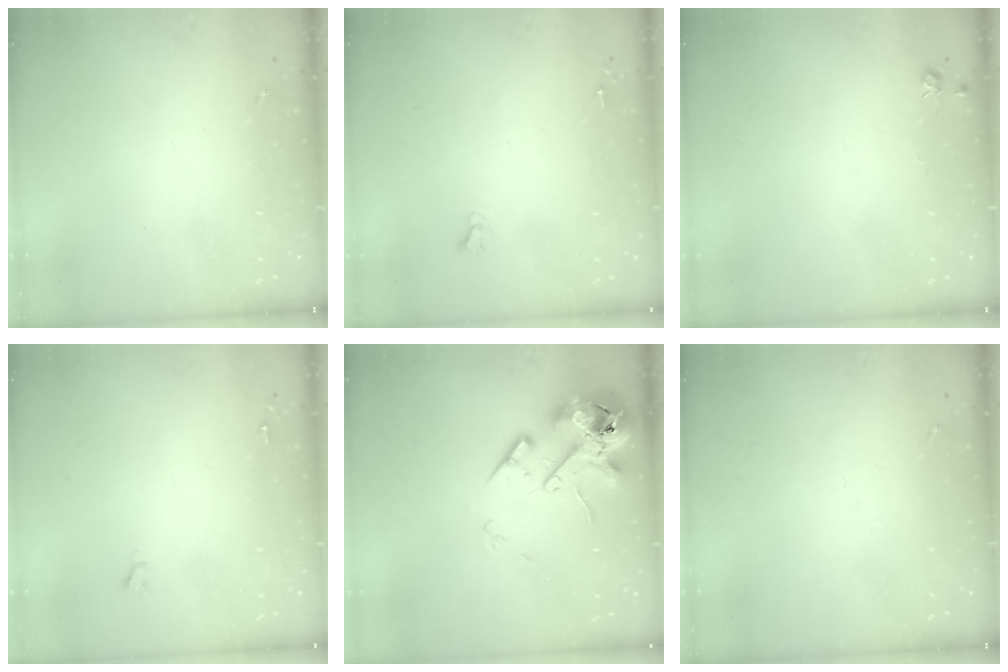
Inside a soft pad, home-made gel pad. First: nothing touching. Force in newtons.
{"total": 2.7, "press": 2.7, "slide": 0.2}
{"total": 5.4, "press": 5.3, "slide": 0.7}
{"total": 1.6, "press": 1.6, "slide": 0.1}
{"total": 15.8, "press": 15.5, "slide": 2.8}
{"total": 0.0}